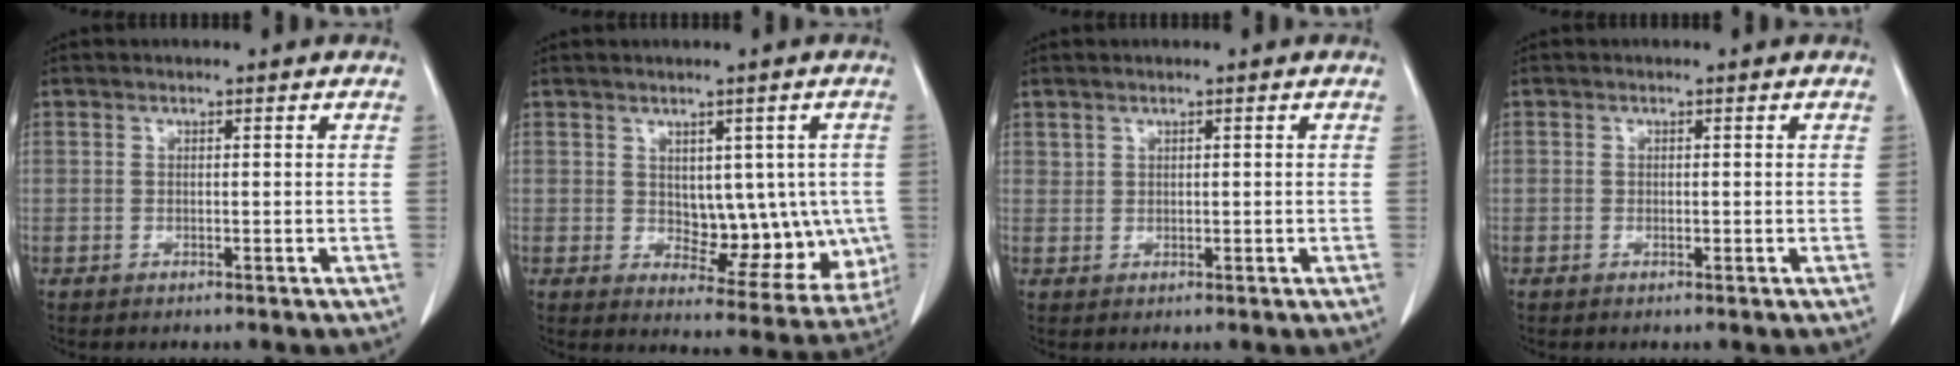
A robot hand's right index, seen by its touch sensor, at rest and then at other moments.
{"total": 10.3, "force": [0.3, 6.0, 8.4], "torque": [-0.089, 0.008, 0.027]}
{"total": 0.8, "force": [0.6, 0.5, 0.0], "torque": [0.007, 0.003, 0.013]}
{"total": 0.5, "force": [0.0, 0.4, 0.3], "torque": [-0.006, 0.001, 0.003]}